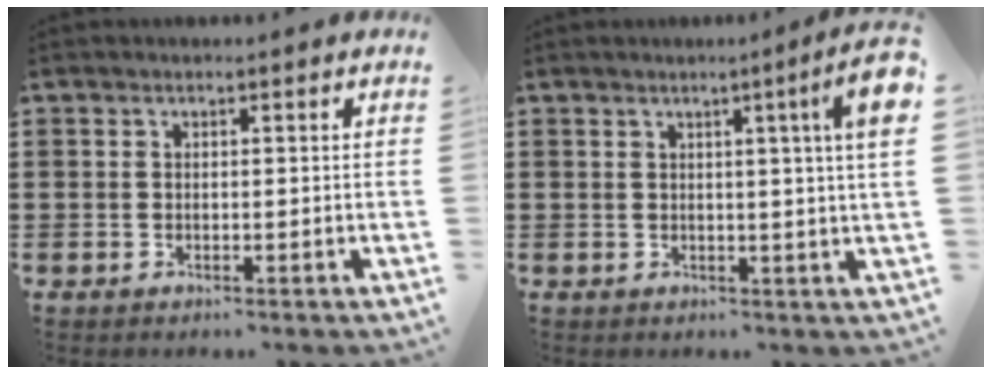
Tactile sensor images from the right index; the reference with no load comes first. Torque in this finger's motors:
{"motor_torque": [1.05, -0.14, 0.41, 0.08]}